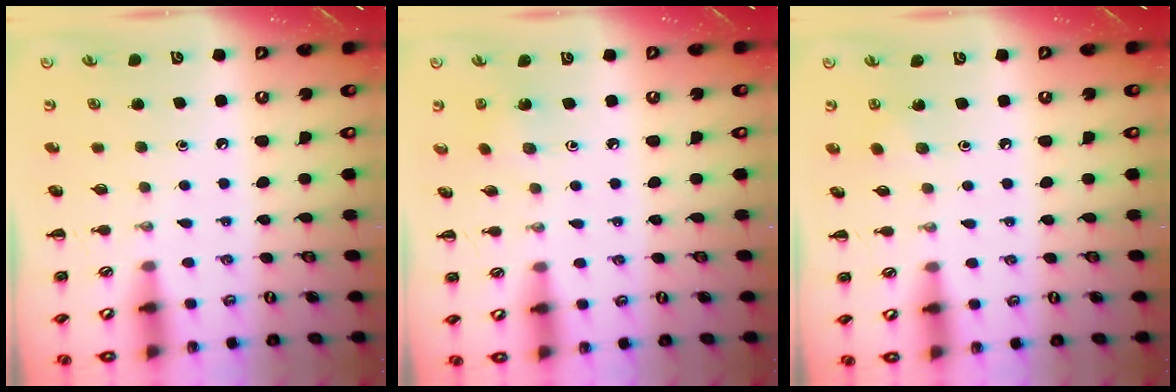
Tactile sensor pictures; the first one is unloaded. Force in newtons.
{"total": 1.5, "press": 1.4, "slide": 0.5}
{"total": 2.4, "press": 2.3, "slide": 0.8}